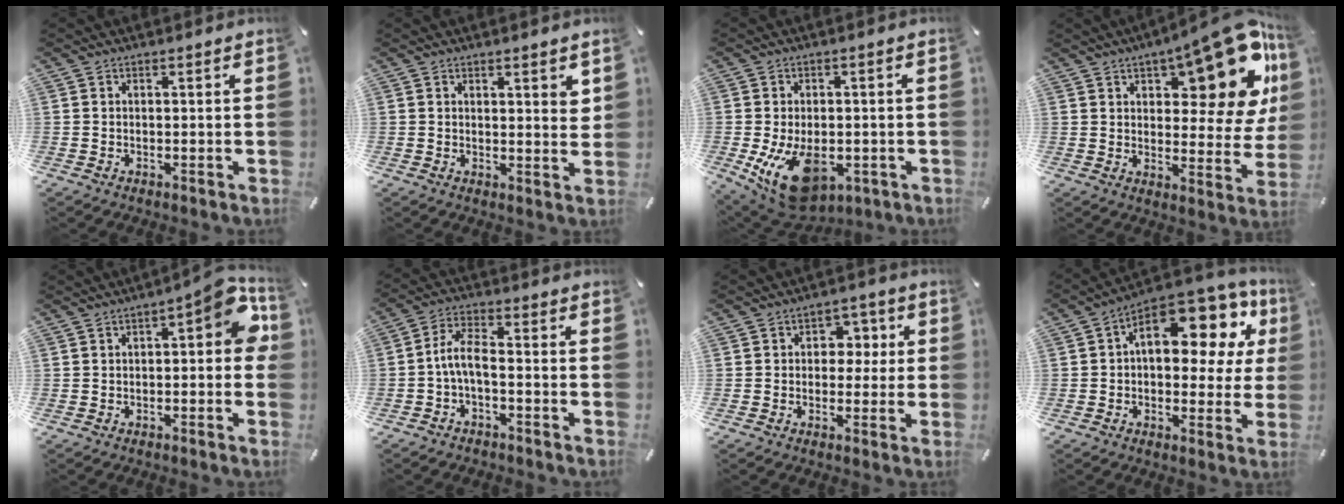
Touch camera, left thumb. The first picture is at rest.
{"total": 3.2, "force": [2.4, 1.0, 1.8], "torque": [-0.024, -0.014, 0.039]}
{"total": 13.3, "force": [-4.2, 8.0, 9.8], "torque": [-0.179, 0.007, -0.065]}
{"total": 19.9, "force": [11.5, 8.1, 14.1], "torque": [-0.176, -0.083, 0.188]}
{"total": 9.5, "force": [1.5, 3.9, 8.6], "torque": [-0.104, -0.014, 0.023]}
{"total": 6.3, "force": [-2.1, 2.9, 5.2], "torque": [-0.110, 0.015, -0.042]}
{"total": 5.3, "force": [-0.1, 4.6, 2.7], "torque": [-0.029, 0.006, -0.011]}
{"total": 16.9, "force": [6.9, 9.1, 12.5], "torque": [-0.165, -0.052, 0.116]}